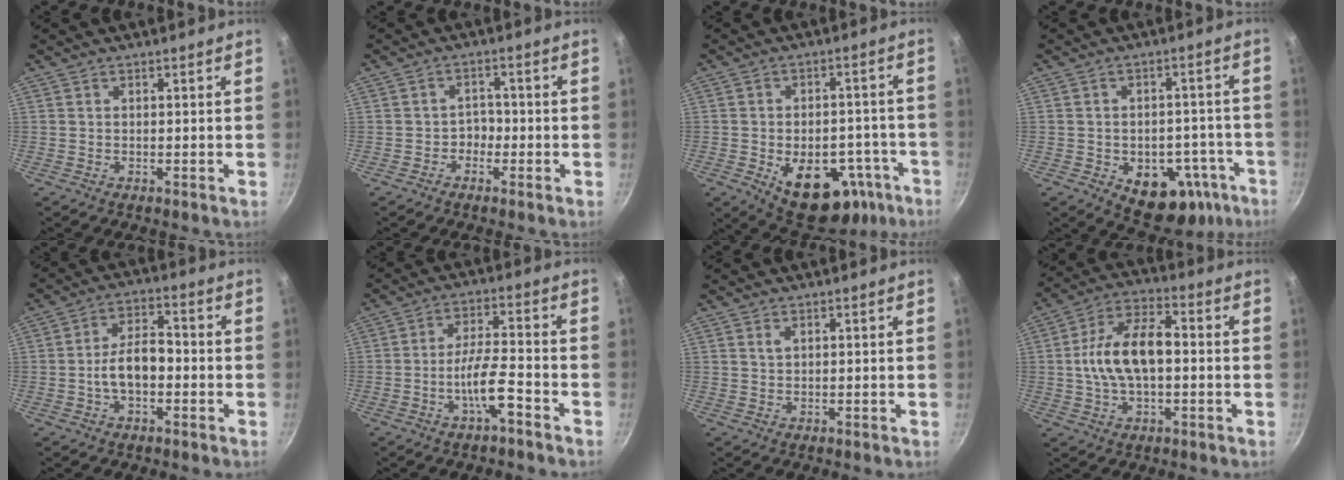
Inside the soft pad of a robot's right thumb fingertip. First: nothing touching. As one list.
[{"total": 2.8, "force": [-1.3, 2.2, 1.2], "torque": [0.006, 0.014, -0.029]}, {"total": 17.4, "force": [-8.0, 10.1, 11.7], "torque": [-0.147, 0.034, -0.100]}, {"total": 13.8, "force": [-6.4, 8.5, 8.8], "torque": [-0.084, 0.038, -0.077]}, {"total": 8.2, "force": [-1.6, 4.6, 6.6], "torque": [-0.110, 0.030, -0.035]}, {"total": 7.5, "force": [-3.5, 1.8, 6.3], "torque": [-0.121, 0.032, -0.064]}, {"total": 1.0, "force": [0.5, 0.6, 0.7], "torque": [-0.013, 0.001, 0.012]}, {"total": 13.2, "force": [0.0, 7.0, 11.3], "torque": [-0.206, 0.027, -0.007]}]